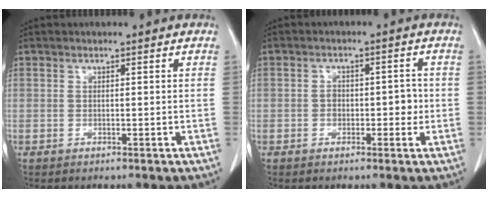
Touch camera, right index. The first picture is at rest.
{"total": 3.4, "force": [-0.6, 2.2, 2.5], "torque": [-0.028, 0.014, -0.006]}